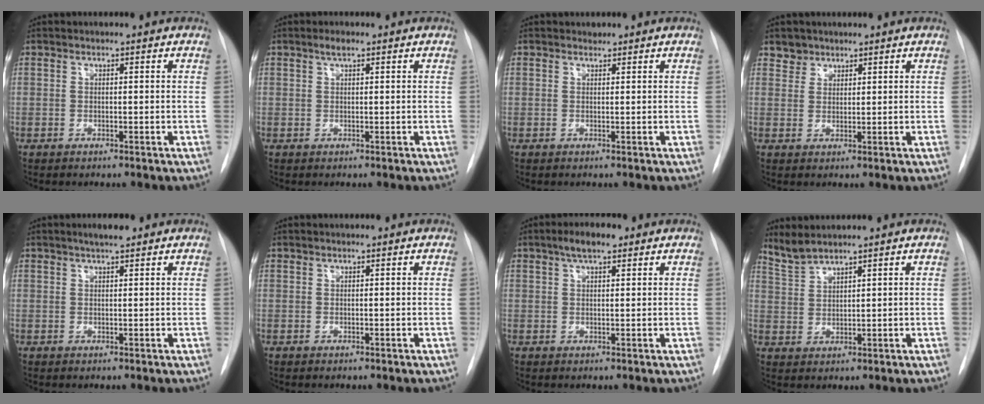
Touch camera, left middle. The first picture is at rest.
{"total": 1.2, "force": [0.8, 0.3, 0.8], "torque": [-0.014, 0.006, 0.015]}
{"total": 0.6, "force": [0.6, 0.3, -0.1], "torque": [-0.002, 0.001, 0.006]}
{"total": 2.4, "force": [1.8, 1.5, -0.3], "torque": [0.014, 0.007, 0.027]}
{"total": 2.5, "force": [1.9, 0.4, 1.6], "torque": [-0.031, 0.005, 0.030]}
{"total": 0.0}
{"total": 4.0, "force": [2.6, 1.4, 2.8], "torque": [-0.050, 0.011, 0.042]}
{"total": 3.6, "force": [3.5, -0.2, 0.7], "torque": [-0.026, 0.004, 0.082]}